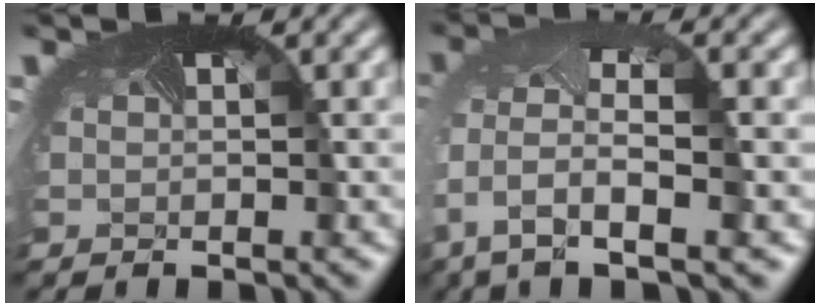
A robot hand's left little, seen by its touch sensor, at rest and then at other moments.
{"total": 6.7, "force": [-2.4, 2.9, 5.6], "torque": [-0.135, -0.018, -0.043]}